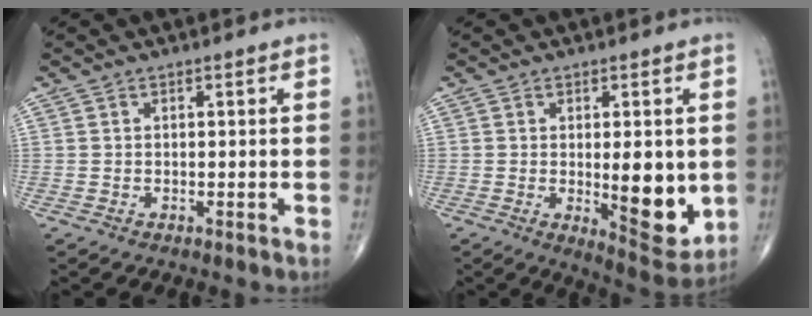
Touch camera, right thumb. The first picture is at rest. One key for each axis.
{"total": 11.3, "fx": -0.8, "fy": 4.2, "fz": 10.5, "tx": -0.118, "ty": -0.025, "tz": 0.001}